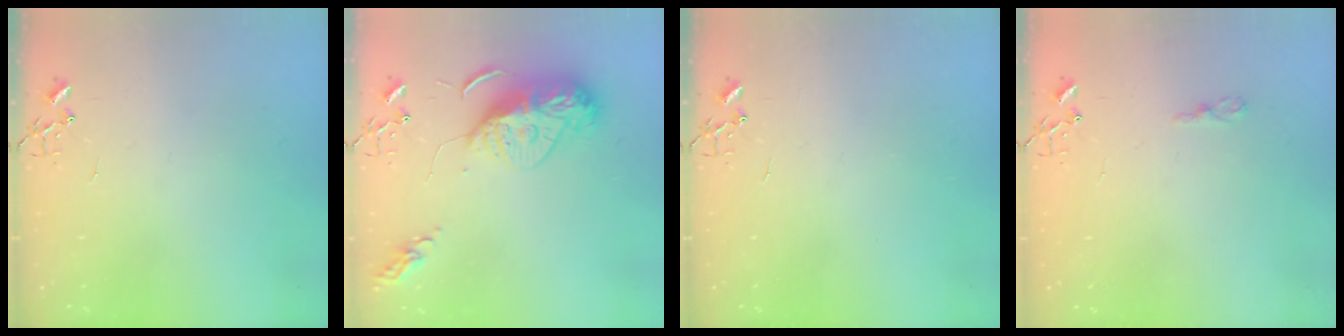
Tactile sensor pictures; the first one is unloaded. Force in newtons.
{"total": 12.9, "press": 12.8, "slide": 1.3}
{"total": 0.0}
{"total": 3.8, "press": 3.8, "slide": 0.4}